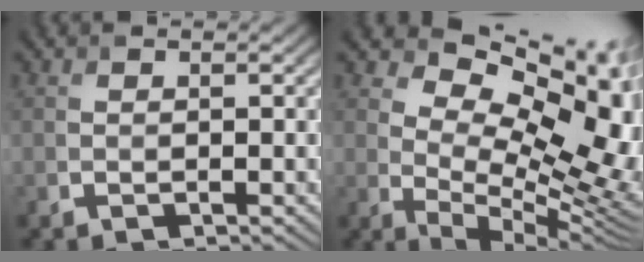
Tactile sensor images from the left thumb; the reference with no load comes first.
{"total": 16.0, "force": [4.4, 8.7, 12.7], "torque": [-0.193, 0.027, 0.086]}